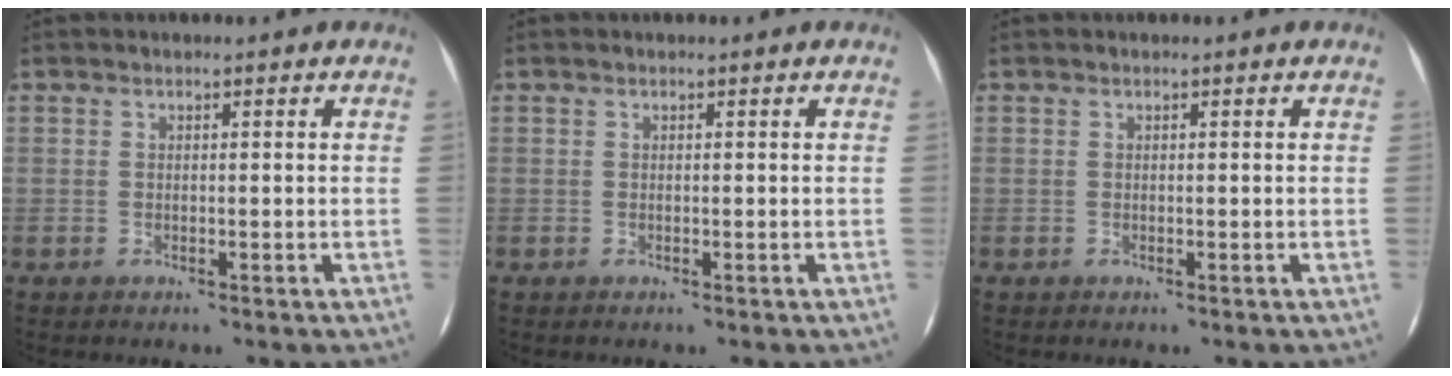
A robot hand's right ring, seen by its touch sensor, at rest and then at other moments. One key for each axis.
{"total": 0.0}
{"total": 0.0}